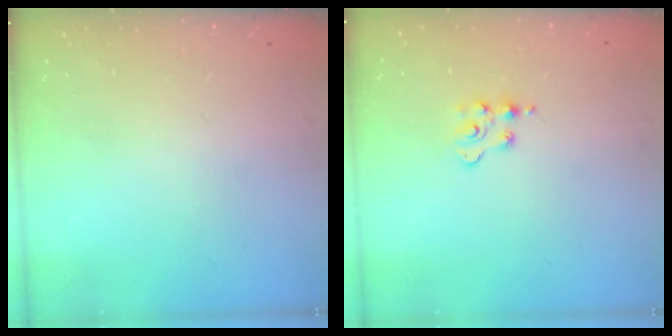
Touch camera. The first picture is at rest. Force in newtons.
{"total": 2.6, "press": 2.5, "slide": 0.4}